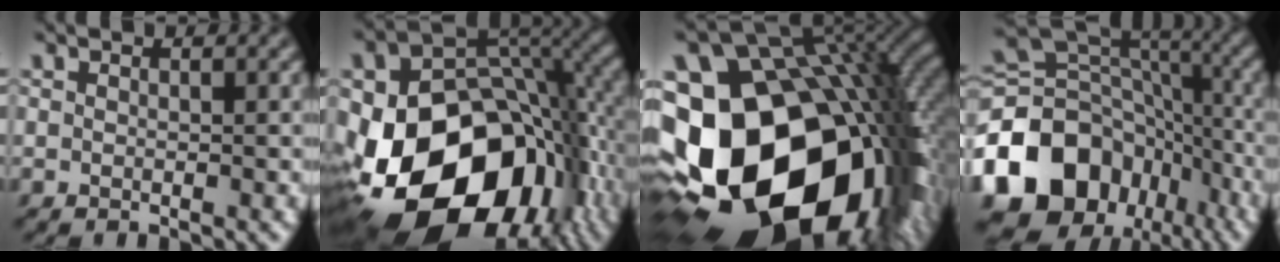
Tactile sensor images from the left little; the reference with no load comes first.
{"total": 19.5, "force": [-6.7, 13.5, 12.4], "torque": [-0.239, -0.022, -0.107]}
{"total": 22.6, "force": [-5.9, 15.3, 15.6], "torque": [-0.322, -0.060, -0.056]}
{"total": 15.8, "force": [-7.4, 11.8, 7.5], "torque": [-0.174, 0.007, -0.137]}